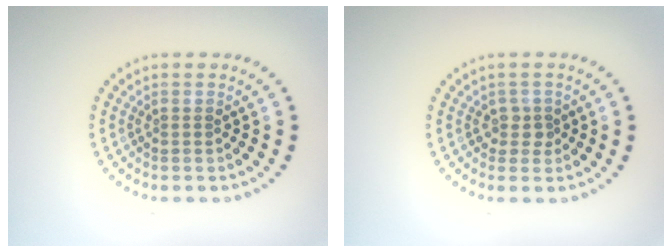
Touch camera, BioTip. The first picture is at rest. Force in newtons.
{"total": 1.4, "press": 1.2, "slide": 0.8}